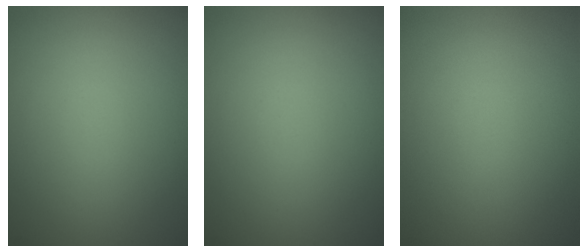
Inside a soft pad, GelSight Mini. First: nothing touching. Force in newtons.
{"total": 0.0}
{"total": 0.0}